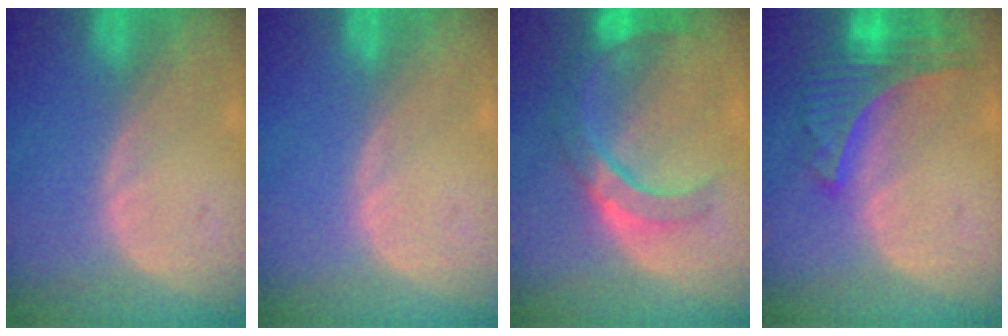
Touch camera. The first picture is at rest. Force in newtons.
{"total": 0.0}
{"total": 7.7, "press": 7.6, "slide": 1.2}
{"total": 7.8, "press": 6.9, "slide": 3.6}